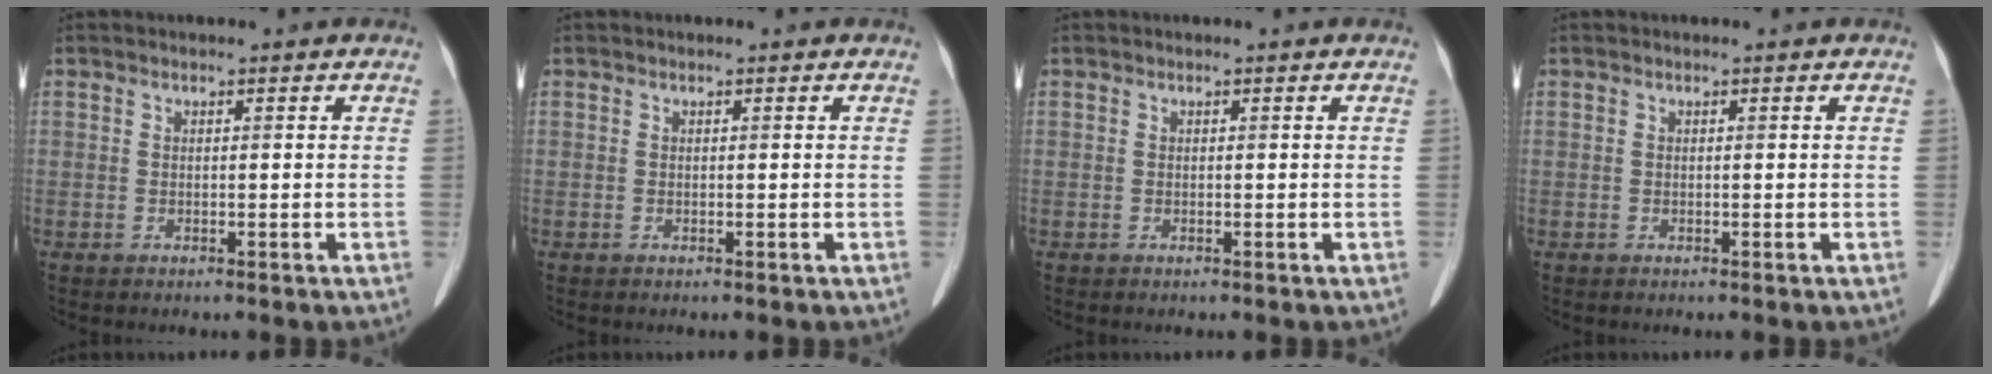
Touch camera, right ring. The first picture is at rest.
{"total": 0.0}
{"total": 0.0}
{"total": 0.0}